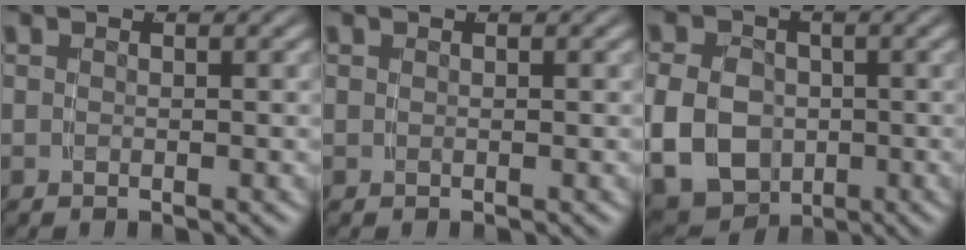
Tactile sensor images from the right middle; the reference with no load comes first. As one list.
[{"total": 0.0}, {"total": 10.0, "force": [-1.6, 8.8, 4.5], "torque": [-0.107, -0.044, -0.016]}]